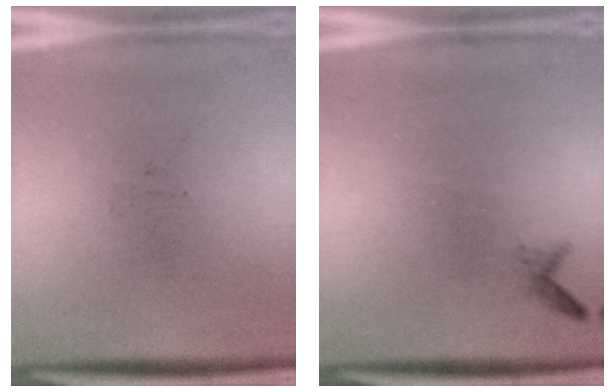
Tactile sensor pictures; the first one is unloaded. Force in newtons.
{"total": 0.6}